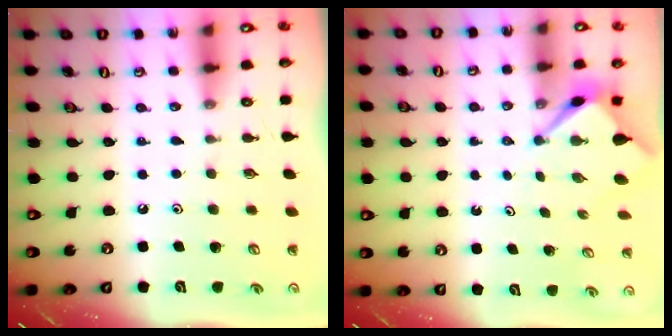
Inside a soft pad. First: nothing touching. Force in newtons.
{"total": 2.9, "press": 2.9, "slide": 0.2}